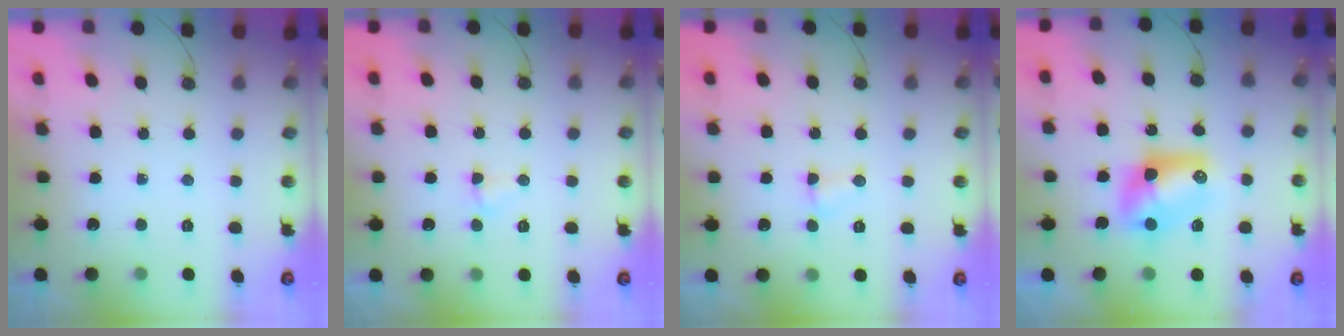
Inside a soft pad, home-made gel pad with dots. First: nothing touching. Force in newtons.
{"total": 4.2, "press": 2.3, "slide": 3.5}
{"total": 2.7, "press": 2.7, "slide": 0.4}
{"total": 8.8, "press": 8.8, "slide": 0.8}